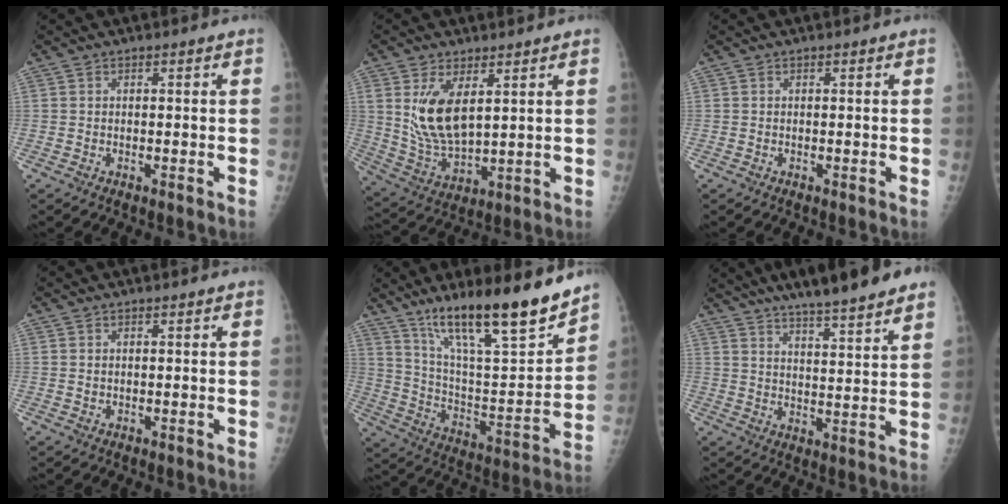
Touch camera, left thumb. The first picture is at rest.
{"total": 11.4, "force": [3.8, 5.7, 9.1], "torque": [-0.163, -0.023, 0.090]}
{"total": 0.0}
{"total": 0.5, "force": [0.3, 0.3, 0.3], "torque": [-0.002, -0.002, 0.005]}
{"total": 22.7, "force": [16.6, 4.1, 14.9], "torque": [-0.219, -0.084, 0.288]}
{"total": 16.3, "force": [12.8, 2.1, 9.7], "torque": [-0.130, -0.042, 0.189]}